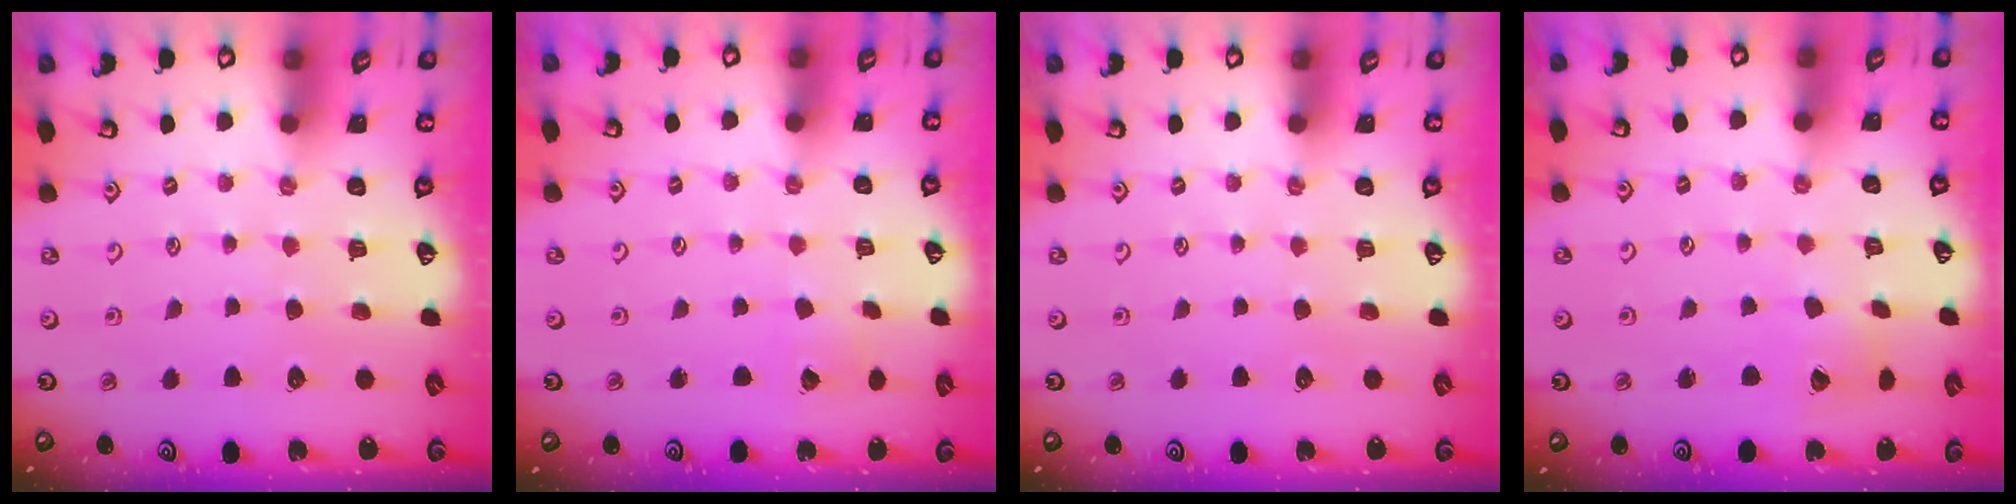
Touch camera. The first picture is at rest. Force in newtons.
{"total": 3.4, "press": 3.4, "slide": 0.3}
{"total": 0.0}
{"total": 5.5, "press": 5.5, "slide": 0.7}